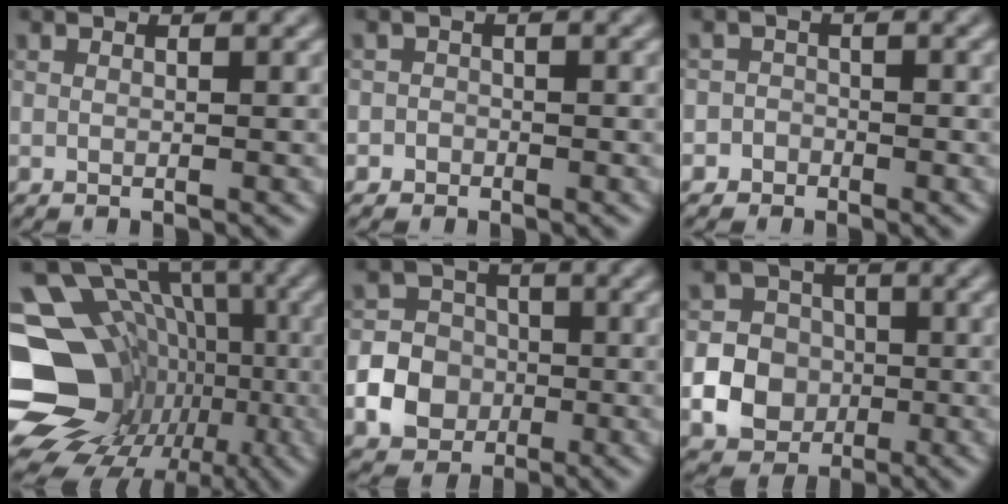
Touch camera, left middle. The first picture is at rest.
{"total": 1.1, "force": [-0.7, 0.9, -0.1], "torque": [0.010, 0.006, -0.011]}
{"total": 2.1, "force": [-1.3, 1.6, -0.2], "torque": [0.030, 0.009, -0.028]}
{"total": 18.8, "force": [-4.8, 16.1, 8.4], "torque": [-0.152, 0.011, -0.076]}
{"total": 4.7, "force": [-1.4, 4.1, 1.7], "torque": [-0.017, 0.004, -0.042]}
{"total": 8.6, "force": [-2.3, 8.0, 2.2], "torque": [-0.042, -0.010, -0.059]}